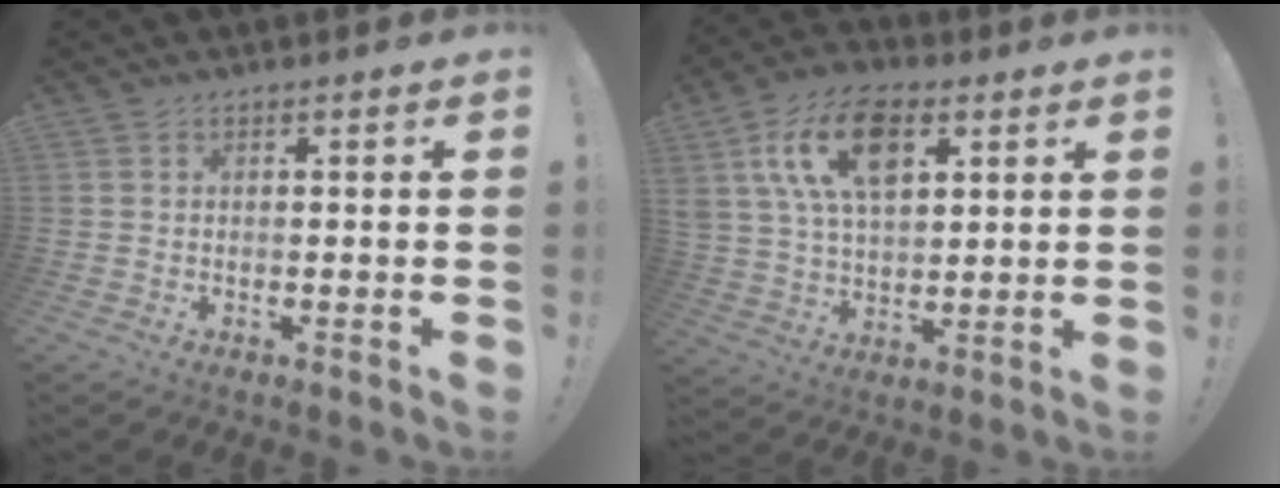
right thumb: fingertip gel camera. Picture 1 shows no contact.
{"total": 17.4, "force": [7.0, 10.7, 11.8], "torque": [-0.202, -0.008, 0.129]}